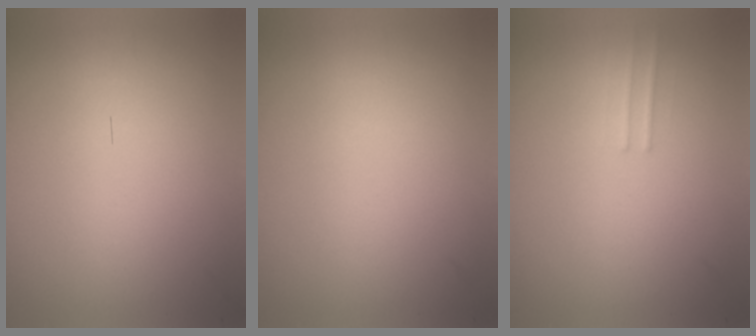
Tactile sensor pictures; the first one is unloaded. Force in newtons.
{"total": 1.1}
{"total": 1.1}